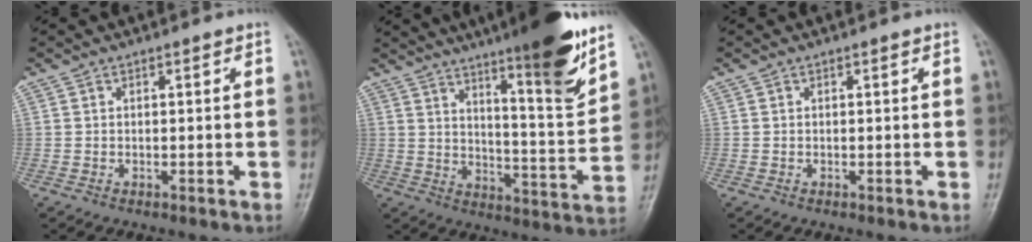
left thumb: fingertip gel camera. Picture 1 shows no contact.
{"total": 17.0, "force": [11.5, 2.0, 12.3], "torque": [-0.160, -0.074, 0.179]}
{"total": 0.0}